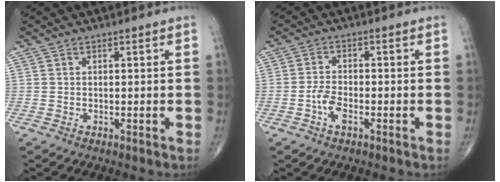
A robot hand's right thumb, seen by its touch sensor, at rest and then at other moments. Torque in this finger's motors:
{"motor_torque": [1.65, 1.28, 0.13, -0.29, 0.02]}